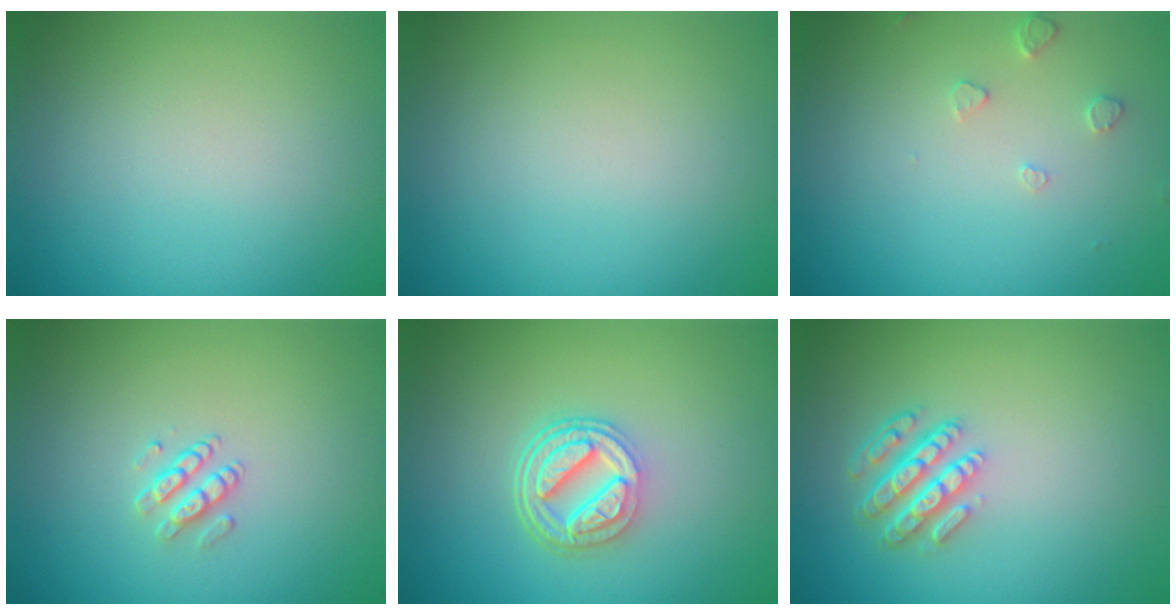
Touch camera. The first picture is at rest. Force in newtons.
{"total": 0.0}
{"total": 1.2, "press": 1.2, "slide": 0.2}
{"total": 1.5, "press": 1.1, "slide": 1.0}
{"total": 5.1, "press": 3.6, "slide": 3.5}
{"total": 4.5, "press": 3.5, "slide": 2.9}